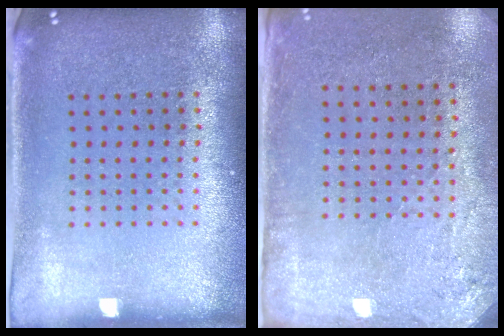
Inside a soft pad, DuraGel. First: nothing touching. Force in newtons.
{"total": 2.8, "press": 2.3, "slide": 1.6}